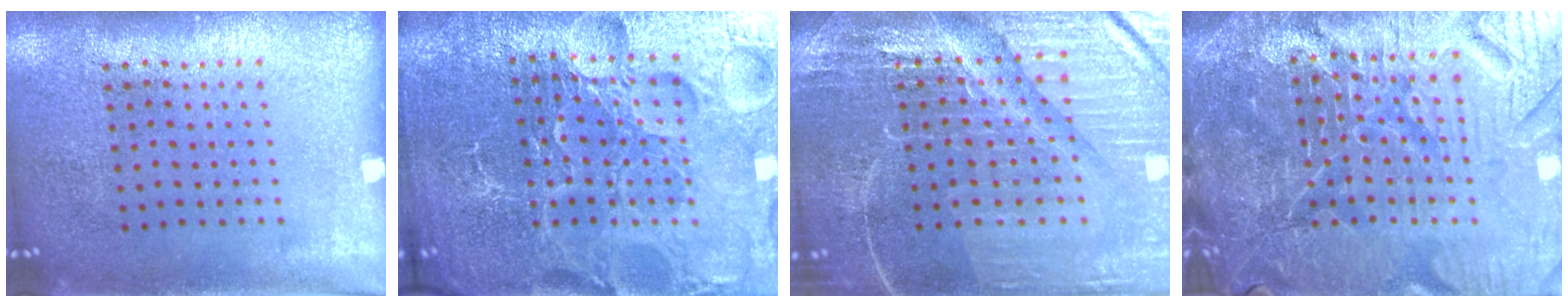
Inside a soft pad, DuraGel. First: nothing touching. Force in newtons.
{"total": 5.6, "press": 5.2, "slide": 2.1}
{"total": 4.5, "press": 4.4, "slide": 1.3}
{"total": 6.6, "press": 5.9, "slide": 2.8}